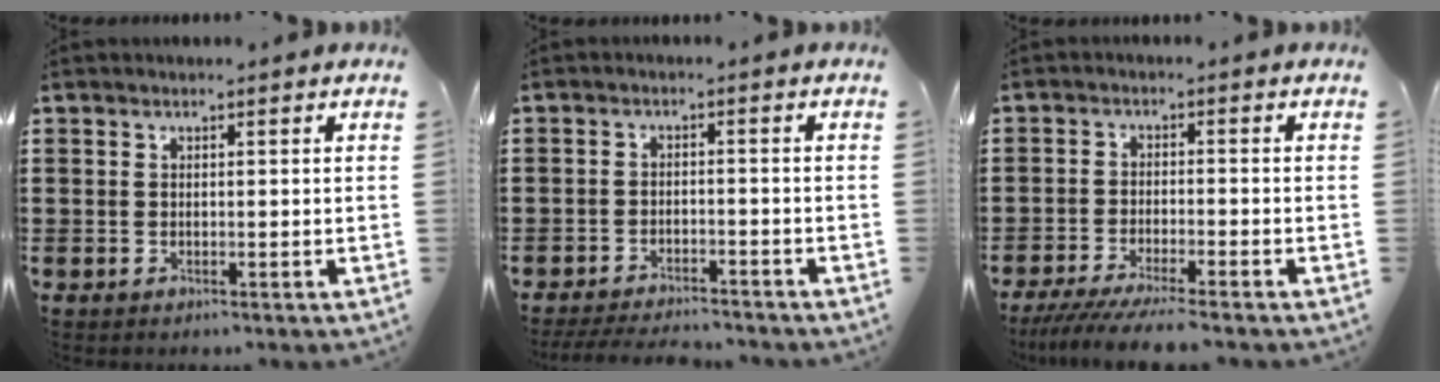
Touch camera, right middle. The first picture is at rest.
{"total": 3.7, "force": [-3.6, 0.4, 0.8], "torque": [-0.020, -0.002, -0.076]}
{"total": 4.8, "force": [-4.5, -0.1, 1.8], "torque": [-0.044, -0.019, -0.089]}